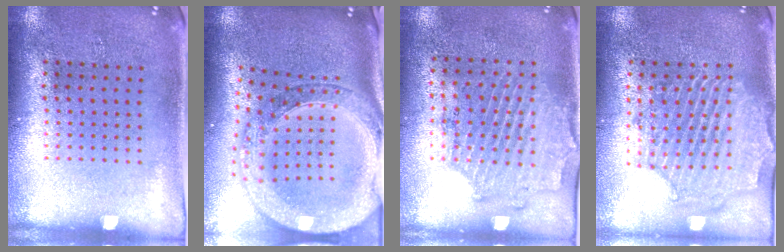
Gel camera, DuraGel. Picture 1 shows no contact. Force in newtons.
{"total": 3.8, "press": 3.0, "slide": 2.3}
{"total": 1.7, "press": 1.4, "slide": 0.9}
{"total": 2.3, "press": 2.2, "slide": 0.8}